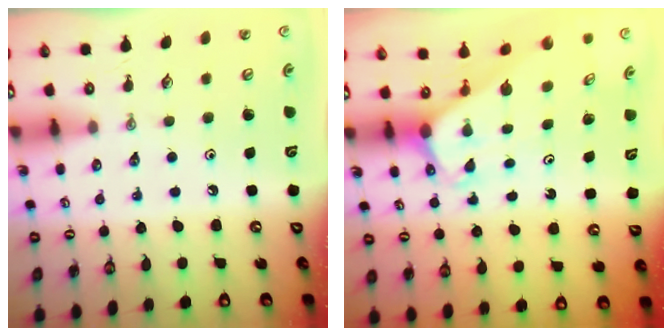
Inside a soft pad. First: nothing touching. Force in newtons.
{"total": 1.9, "press": 1.9, "slide": 0.1}